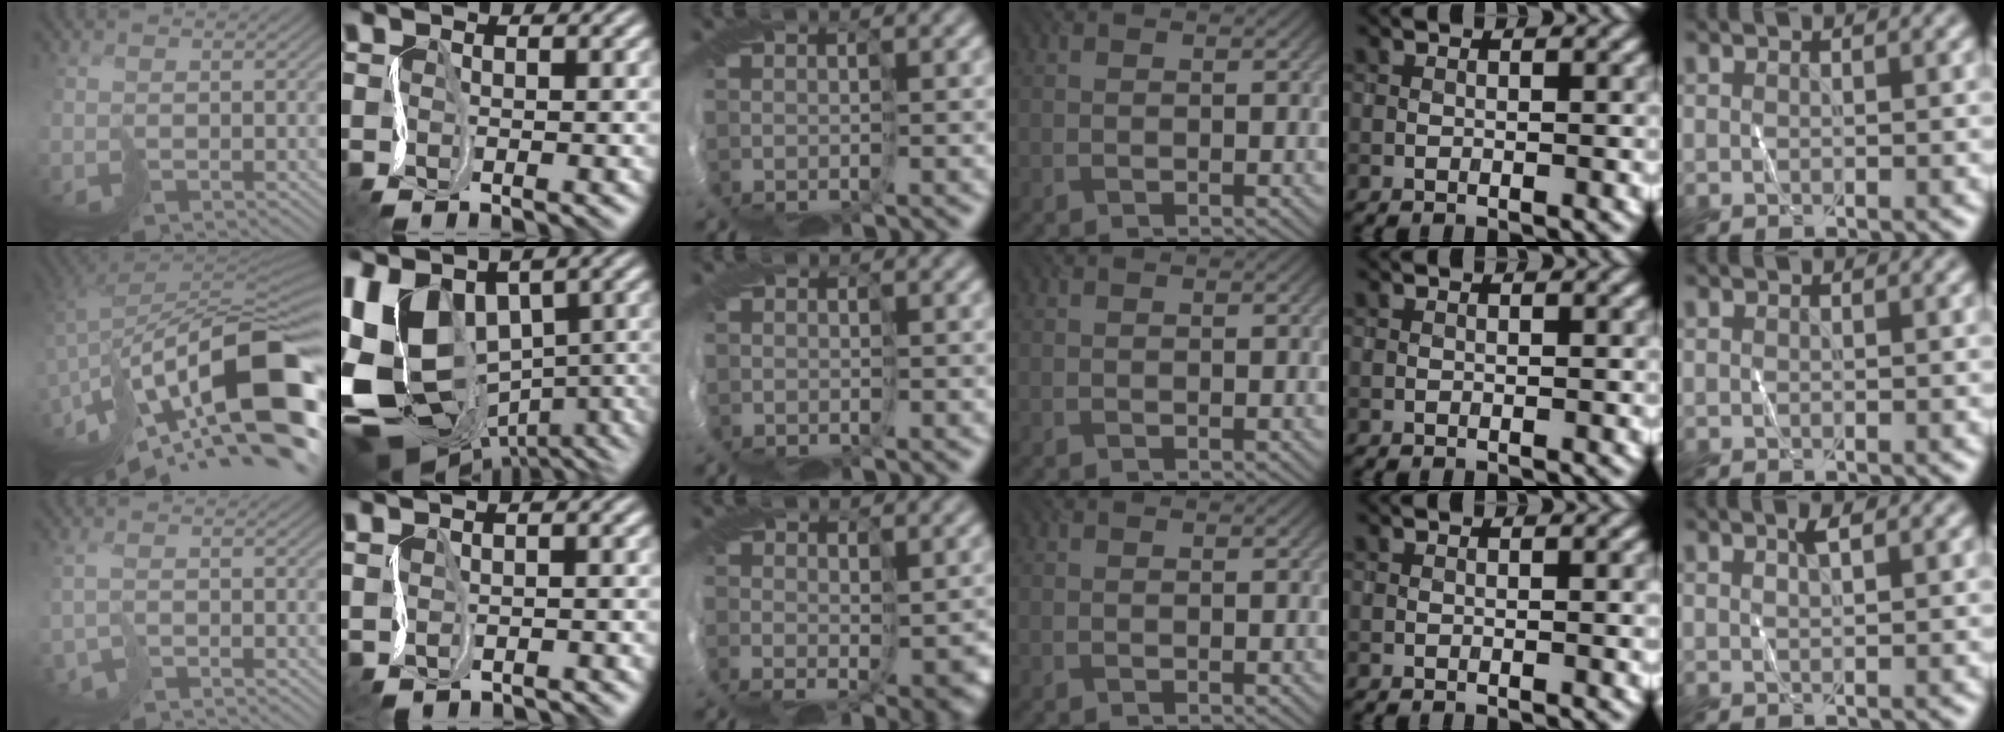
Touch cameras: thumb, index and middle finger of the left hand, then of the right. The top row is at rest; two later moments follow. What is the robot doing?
{"motion": "cut", "object": "paper"}